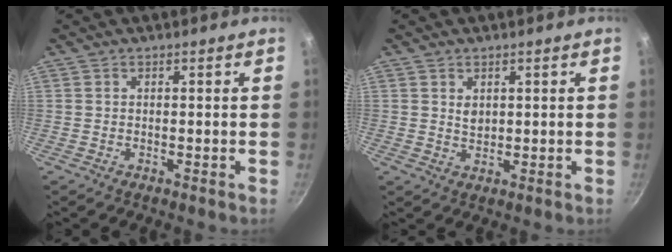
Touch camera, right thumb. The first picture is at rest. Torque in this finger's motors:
{"motor_torque": [0.68, 0.45, 0.20, 0.20, 0.01]}